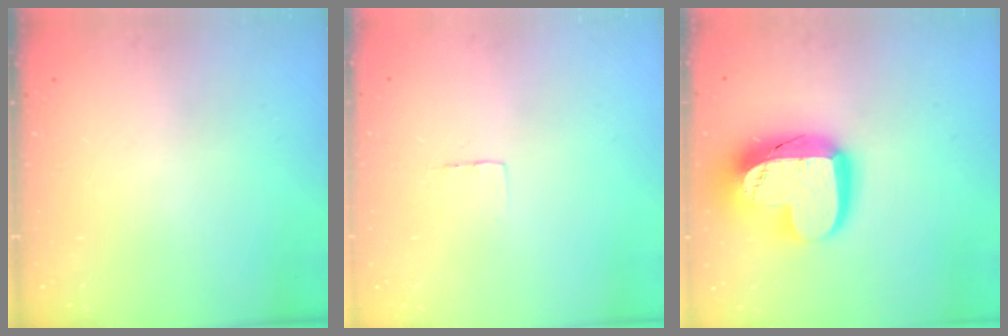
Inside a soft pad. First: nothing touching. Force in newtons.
{"total": 2.3, "press": 2.3, "slide": 0.1}
{"total": 18.9, "press": 18.8, "slide": 1.7}